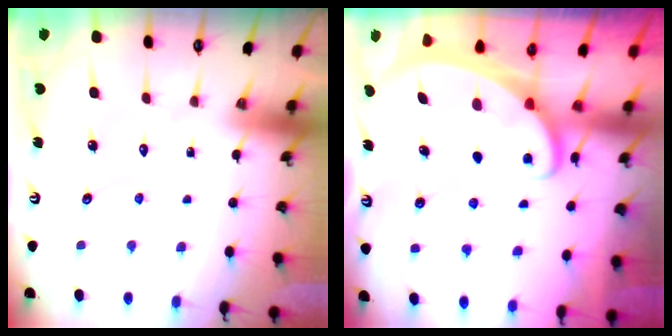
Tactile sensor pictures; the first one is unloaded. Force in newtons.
{"total": 2.0, "press": 2.0, "slide": 0.3}